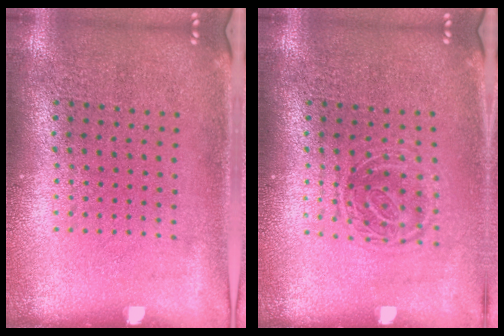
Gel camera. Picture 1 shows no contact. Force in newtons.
{"total": 1.4, "press": 1.1, "slide": 0.9}